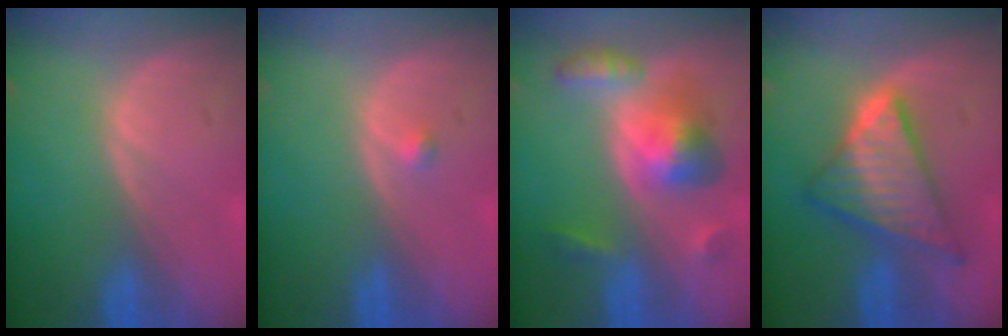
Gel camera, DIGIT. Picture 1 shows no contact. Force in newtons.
{"total": 0.8, "press": 0.8, "slide": 0.2}
{"total": 7.8, "press": 7.8, "slide": 0.5}
{"total": 9.2, "press": 9.1, "slide": 0.6}